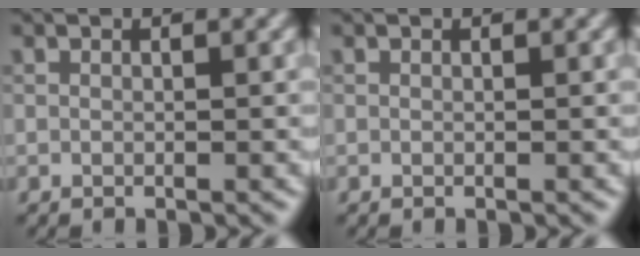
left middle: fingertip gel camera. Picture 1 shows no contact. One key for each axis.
{"total": 0.0}